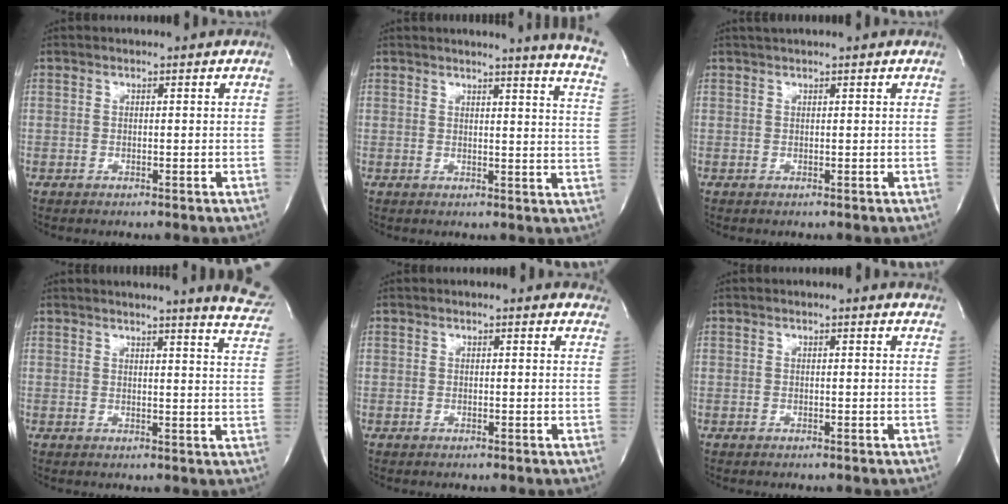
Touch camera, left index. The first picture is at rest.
{"total": 10.0, "force": [8.4, -1.3, 5.2], "torque": [-0.066, -0.069, 0.068]}
{"total": 1.6, "force": [1.4, -0.3, 0.7], "torque": [-0.010, 0.017, 0.030]}
{"total": 12.3, "force": [11.4, -0.3, 4.6], "torque": [-0.049, -0.065, 0.107]}
{"total": 5.3, "force": [4.9, 1.2, 1.5], "torque": [-0.010, 0.003, 0.035]}
{"total": 3.0, "force": [2.9, 0.2, 0.7], "torque": [-0.013, -0.005, 0.016]}